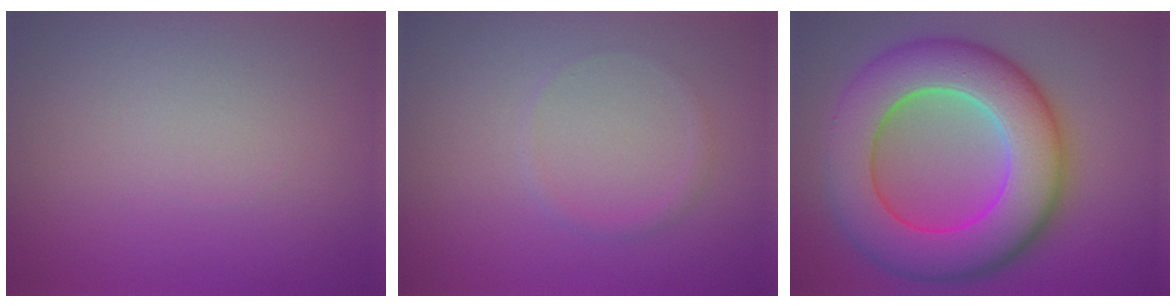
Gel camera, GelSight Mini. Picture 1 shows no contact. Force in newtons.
{"total": 0.7, "press": 0.7, "slide": 0.0}
{"total": 11.9, "press": 11.9, "slide": 0.1}